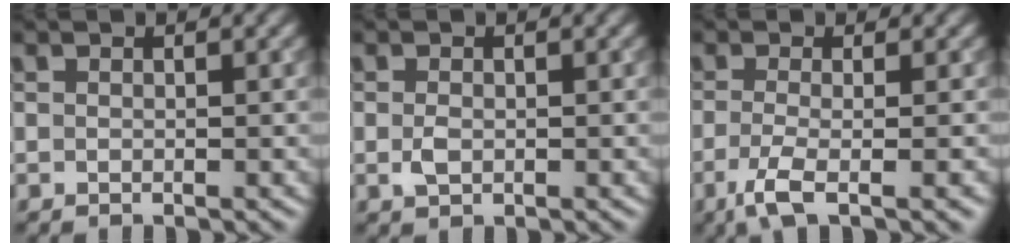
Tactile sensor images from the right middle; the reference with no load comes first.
{"total": 1.2, "force": [-0.1, 0.8, 0.9], "torque": [-0.021, -0.003, -0.002]}
{"total": 4.4, "force": [-1.5, 1.3, 3.9], "torque": [-0.068, -0.011, -0.037]}